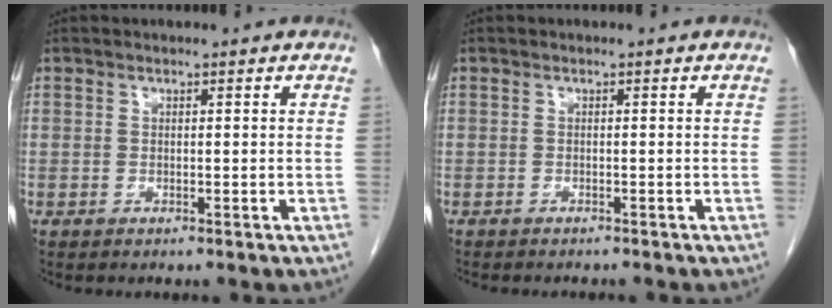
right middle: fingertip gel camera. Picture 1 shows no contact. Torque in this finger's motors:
{"motor_torque": [0.21, -0.21, 0.03, 0.03]}